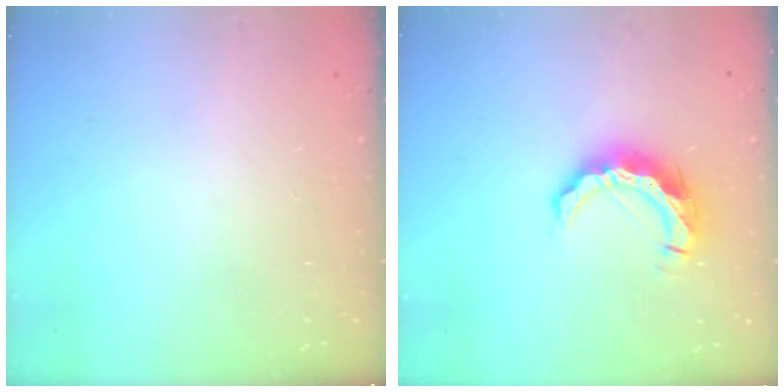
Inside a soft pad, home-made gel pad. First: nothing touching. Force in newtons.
{"total": 11.0, "press": 10.9, "slide": 0.9}